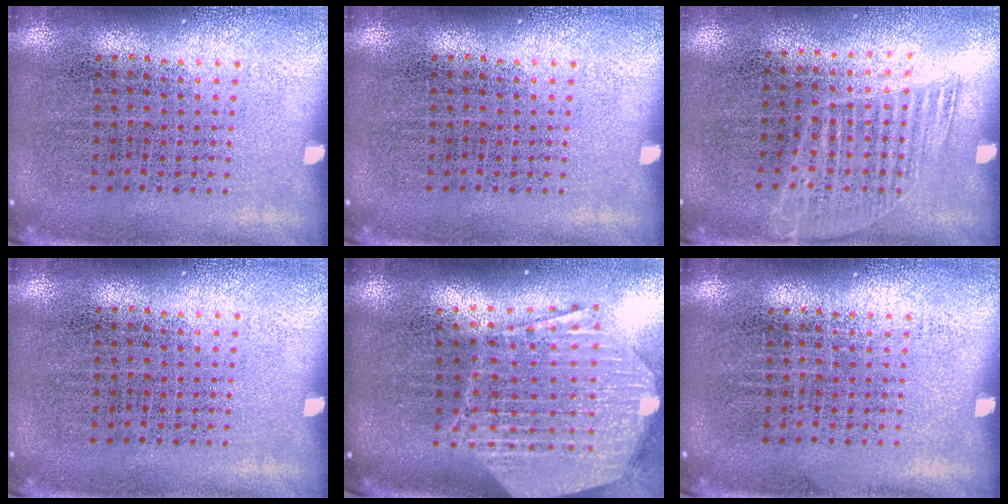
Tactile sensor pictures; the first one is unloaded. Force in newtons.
{"total": 0.0}
{"total": 1.2, "press": 1.0, "slide": 0.7}
{"total": 0.0}
{"total": 3.0, "press": 2.4, "slide": 1.8}
{"total": 0.0}